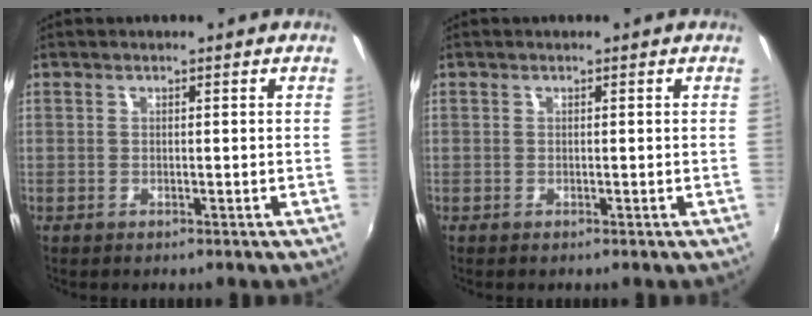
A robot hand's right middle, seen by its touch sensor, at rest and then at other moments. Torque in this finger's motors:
{"motor_torque": [0.27, -0.26, 0.02, 0.00]}